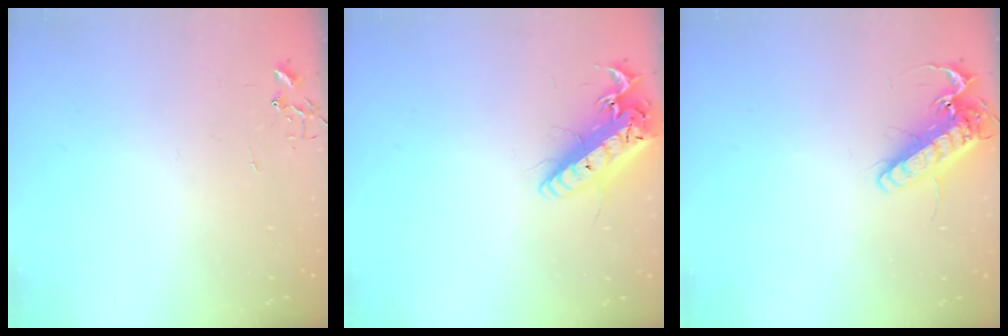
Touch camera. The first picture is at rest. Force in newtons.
{"total": 19.7, "press": 19.5, "slide": 2.7}
{"total": 15.7, "press": 15.5, "slide": 2.4}